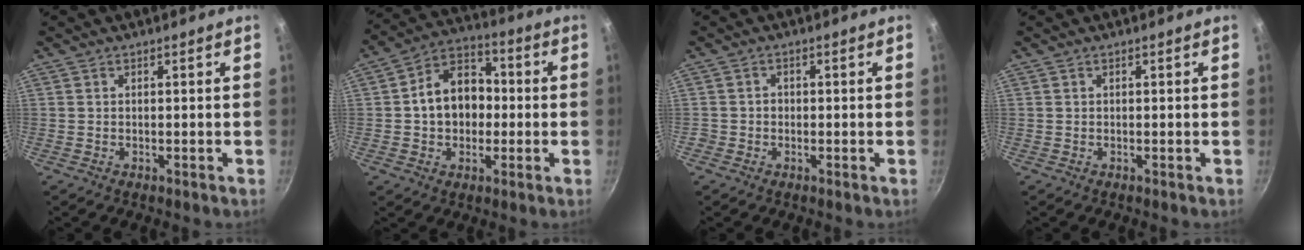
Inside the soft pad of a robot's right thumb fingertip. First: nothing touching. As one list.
[{"total": 12.6, "force": [-0.2, 9.7, 8.1], "torque": [-0.090, 0.030, -0.017]}, {"total": 1.5, "force": [-0.5, 1.4, 0.4], "torque": [0.002, 0.005, -0.009]}, {"total": 0.0}]